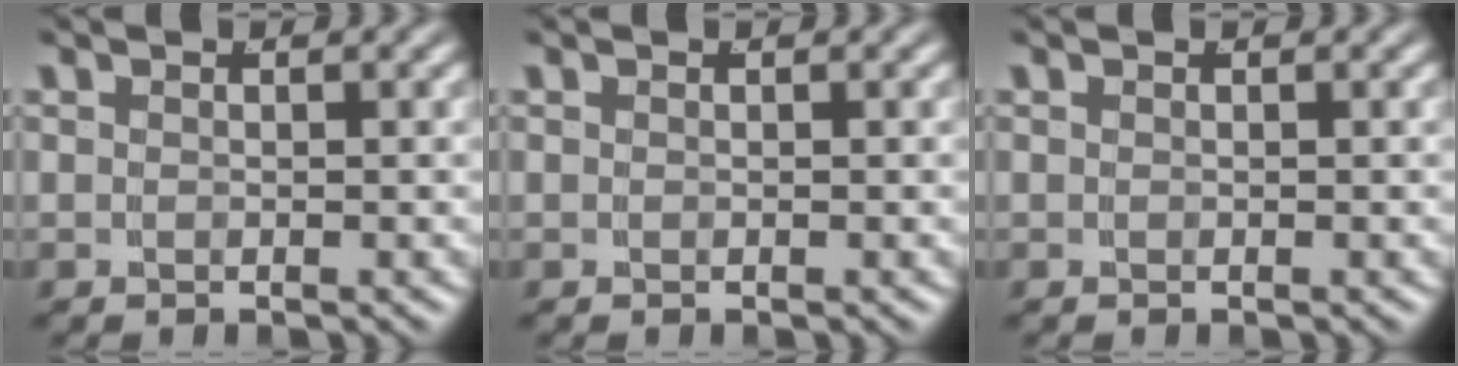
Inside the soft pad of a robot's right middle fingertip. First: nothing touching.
{"total": 0.0}
{"total": 0.0}